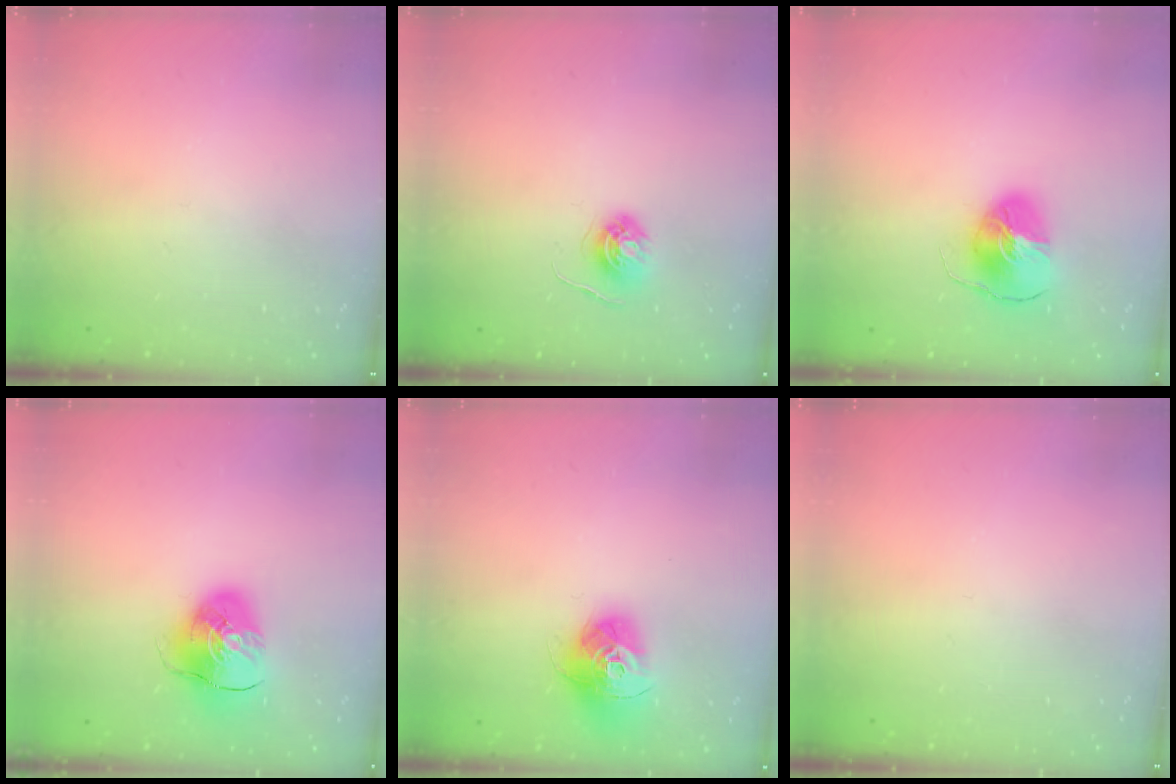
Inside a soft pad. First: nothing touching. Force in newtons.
{"total": 5.3, "press": 5.3, "slide": 0.5}
{"total": 8.3, "press": 8.2, "slide": 0.9}
{"total": 9.1, "press": 9.0, "slide": 1.2}
{"total": 14.1, "press": 14.1, "slide": 1.3}
{"total": 0.0}